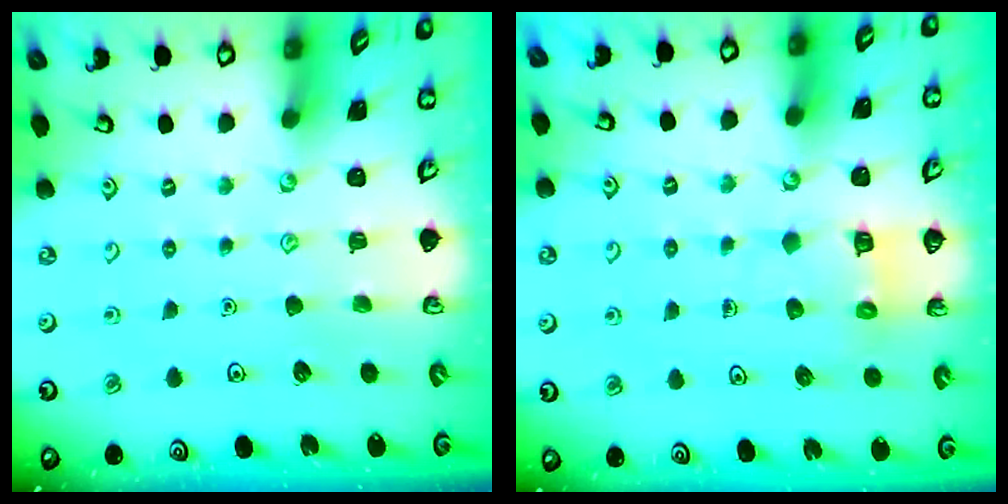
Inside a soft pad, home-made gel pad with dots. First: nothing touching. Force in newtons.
{"total": 6.3, "press": 6.3, "slide": 0.6}